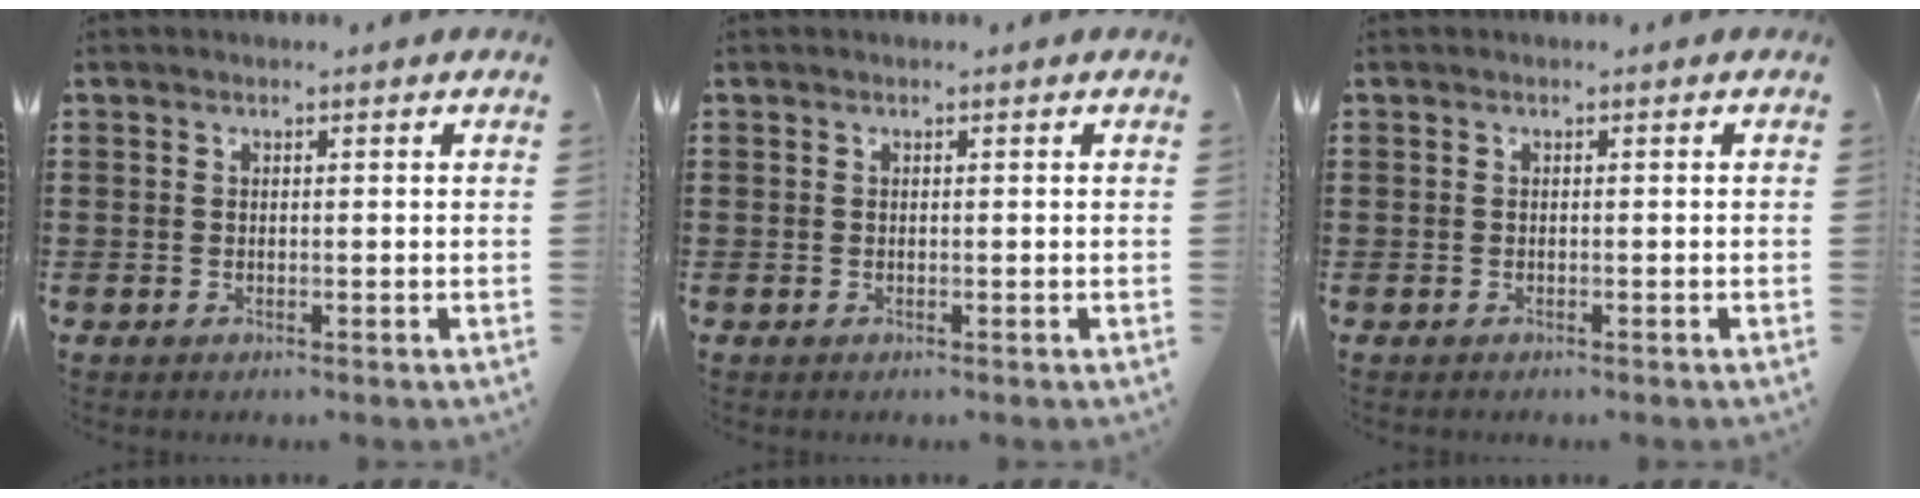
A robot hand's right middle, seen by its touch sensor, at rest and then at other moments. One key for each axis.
{"total": 0.0}
{"total": 0.6, "fx": -0.4, "fy": 0.4, "fz": -0.1, "tx": 0.002, "ty": 0.005, "tz": -0.010}